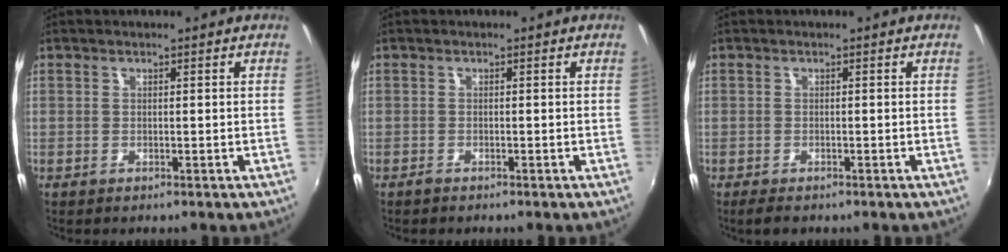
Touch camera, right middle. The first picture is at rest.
{"total": 0.7, "force": [-0.7, 0.2, 0.1], "torque": [-0.003, -0.001, -0.013]}
{"total": 2.3, "force": [-1.8, 0.9, 1.2], "torque": [-0.024, -0.011, -0.029]}